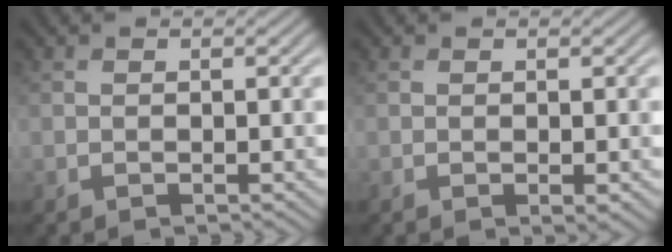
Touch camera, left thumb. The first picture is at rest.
{"total": 0.8, "force": [-0.3, 0.1, 0.8], "torque": [-0.012, -0.003, -0.003]}